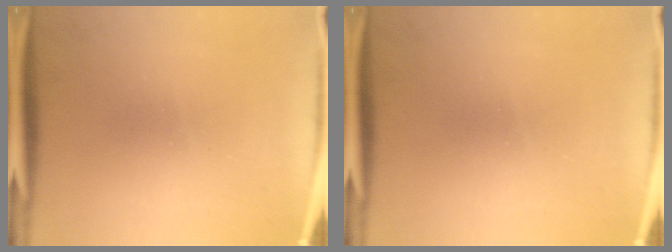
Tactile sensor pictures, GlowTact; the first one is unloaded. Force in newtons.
{"total": 0.0}